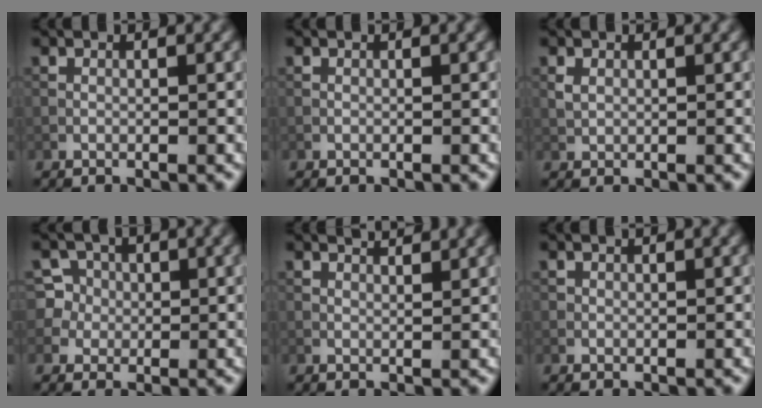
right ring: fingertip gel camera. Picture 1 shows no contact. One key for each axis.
{"total": 0.0}
{"total": 0.9, "fx": 0.3, "fy": 0.7, "fz": 0.5, "tx": -0.013, "ty": 0.000, "tz": 0.008}
{"total": 5.3, "fx": 1.0, "fy": 5.1, "fz": 1.2, "tx": -0.023, "ty": 0.034, "tz": 0.005}
{"total": 1.9, "fx": 1.7, "fy": 0.3, "fz": 0.7, "tx": -0.013, "ty": -0.006, "tz": 0.023}
{"total": 0.5, "fx": 0.4, "fy": 0.3, "fz": 0.1, "tx": 0.000, "ty": 0.002, "tz": 0.006}